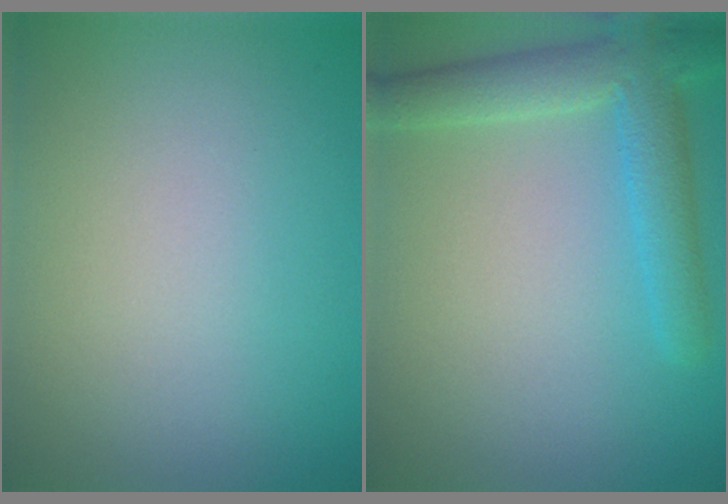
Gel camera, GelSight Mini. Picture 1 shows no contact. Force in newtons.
{"total": 4.6, "press": 4.6, "slide": 0.2}